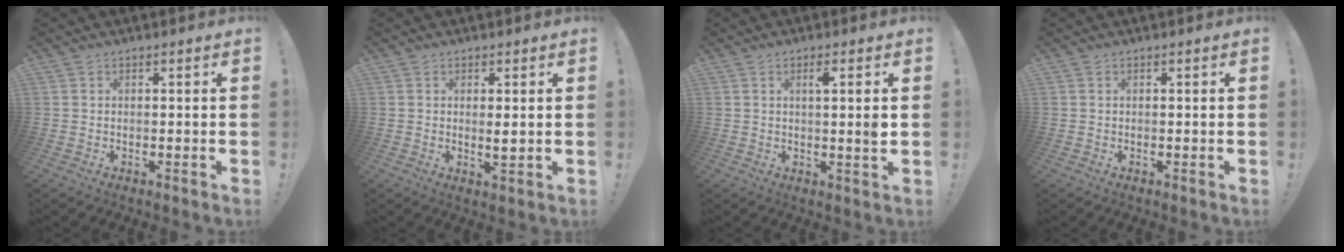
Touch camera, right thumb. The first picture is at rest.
{"total": 2.4, "force": [0.5, 0.5, 2.3], "torque": [-0.028, -0.010, 0.006]}
{"total": 3.5, "force": [0.6, -0.2, 3.5], "torque": [-0.052, -0.007, 0.002]}
{"total": 0.0}